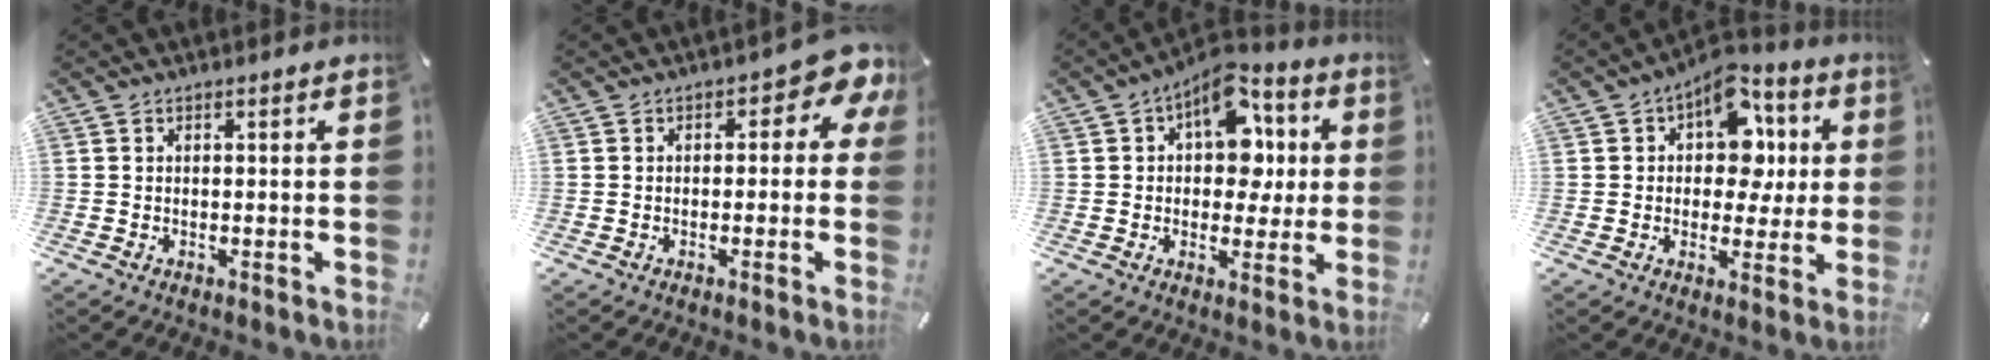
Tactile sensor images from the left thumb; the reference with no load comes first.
{"total": 5.6, "force": [1.3, 2.9, 4.7], "torque": [-0.060, -0.008, 0.015]}
{"total": 12.8, "force": [4.8, 8.8, 8.0], "torque": [-0.105, -0.035, 0.085]}
{"total": 12.4, "force": [4.5, 8.8, 7.4], "torque": [-0.106, -0.029, 0.083]}